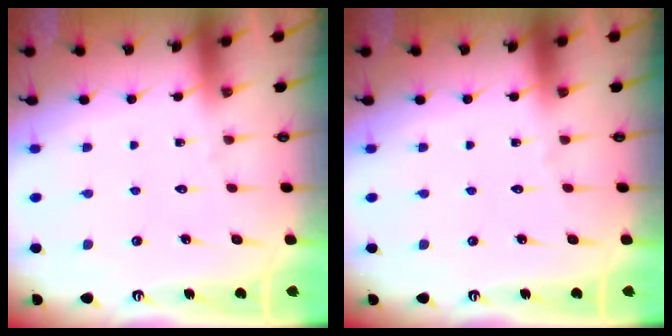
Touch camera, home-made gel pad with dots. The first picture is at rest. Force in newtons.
{"total": 0.0}